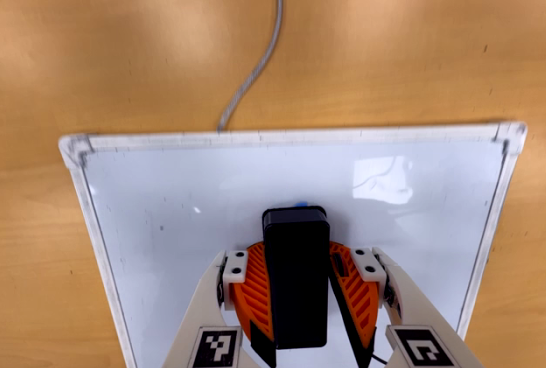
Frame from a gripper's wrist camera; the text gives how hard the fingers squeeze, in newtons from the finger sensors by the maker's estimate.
{"total": 14.4, "left": 16.9, "right": 11.9}